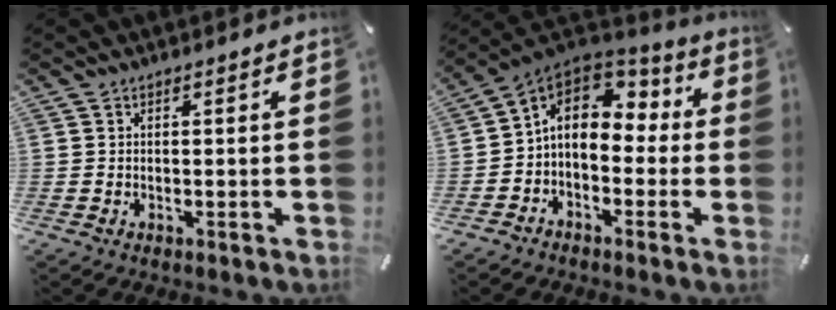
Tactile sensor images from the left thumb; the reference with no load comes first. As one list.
[{"total": 9.4, "force": [0.1, 7.4, 5.7], "torque": [-0.121, 0.004, 0.000]}]